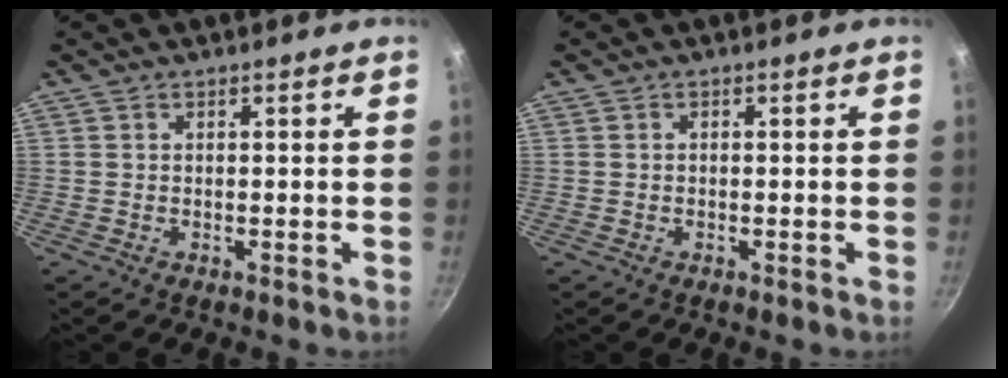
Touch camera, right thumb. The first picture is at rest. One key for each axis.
{"total": 0.0}